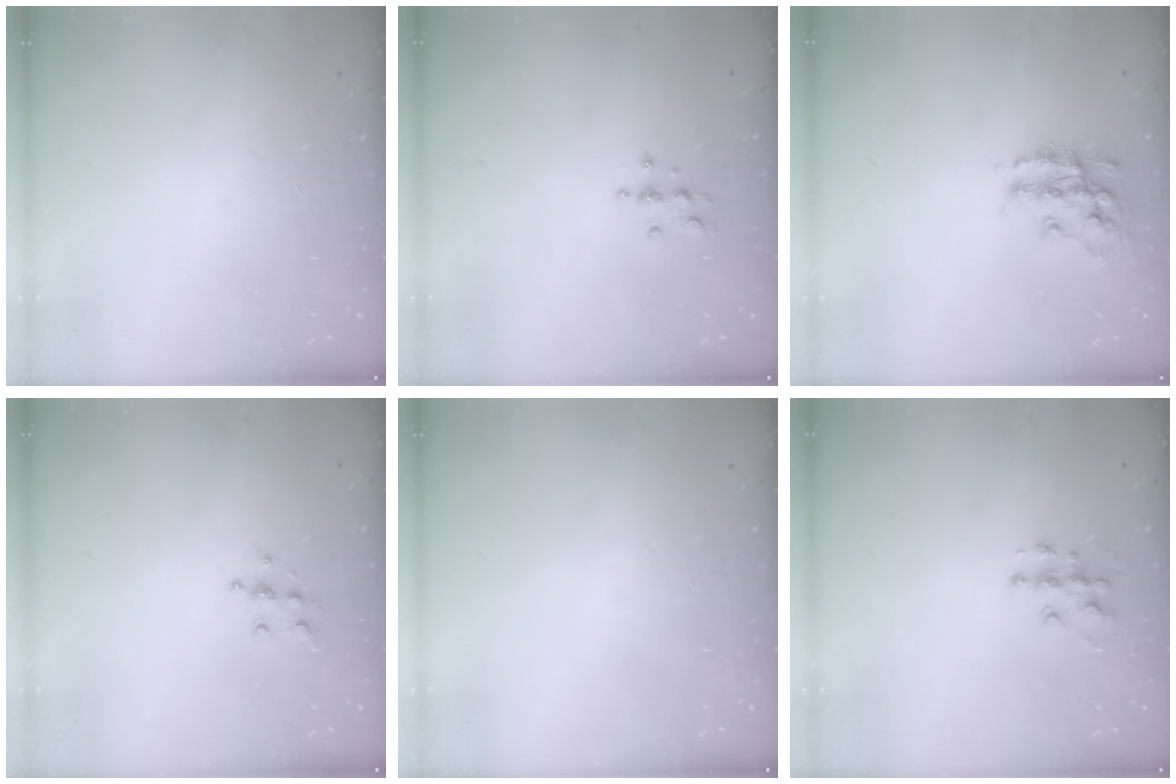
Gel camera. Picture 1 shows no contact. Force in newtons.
{"total": 3.2, "press": 3.2, "slide": 0.5}
{"total": 13.7, "press": 13.7, "slide": 0.6}
{"total": 6.4, "press": 6.4, "slide": 0.6}
{"total": 0.0}
{"total": 8.3, "press": 8.2, "slide": 0.5}